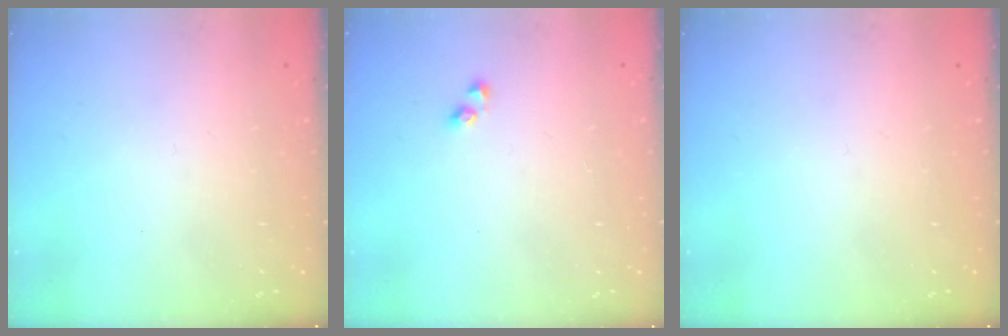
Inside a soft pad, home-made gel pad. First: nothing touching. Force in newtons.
{"total": 2.6, "press": 2.6, "slide": 0.3}
{"total": 0.0}